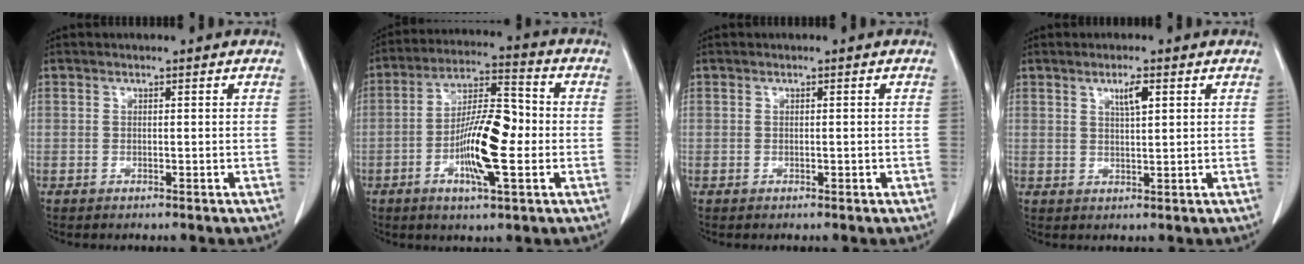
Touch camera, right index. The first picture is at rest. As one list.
[{"total": 12.2, "force": [-2.4, 2.5, 11.7], "torque": [-0.215, 0.007, -0.042]}, {"total": 0.0}, {"total": 2.9, "force": [1.4, 0.4, 2.5], "torque": [-0.044, -0.001, 0.025]}]